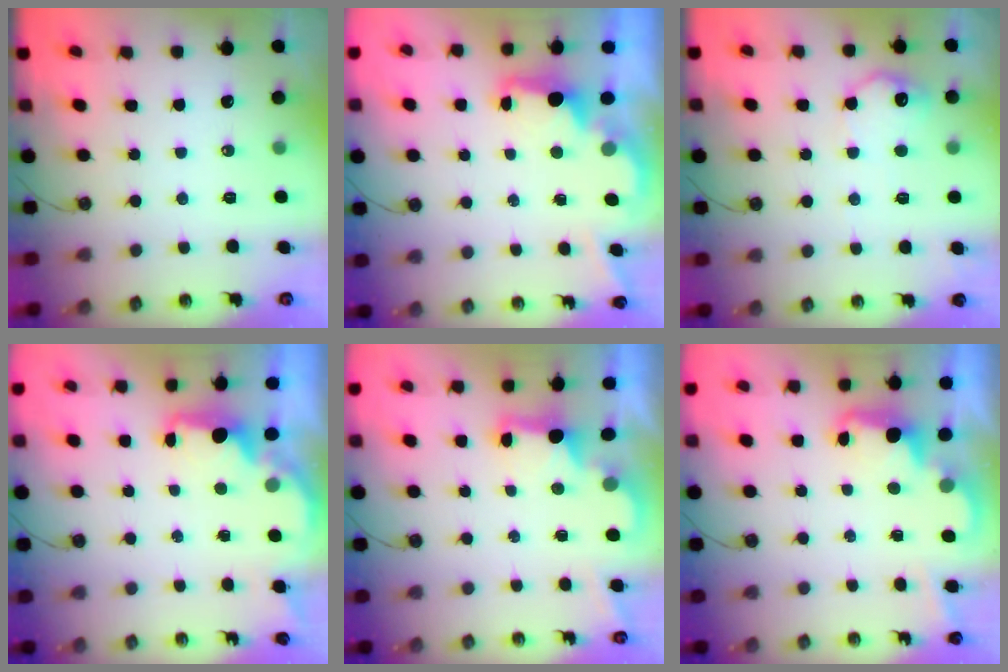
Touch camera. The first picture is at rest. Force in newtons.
{"total": 2.9, "press": 2.8, "slide": 0.5}
{"total": 10.5, "press": 10.5, "slide": 0.5}
{"total": 2.4, "press": 2.3, "slide": 0.8}
{"total": 2.0, "press": 2.0, "slide": 0.5}
{"total": 2.4, "press": 2.4, "slide": 0.5}